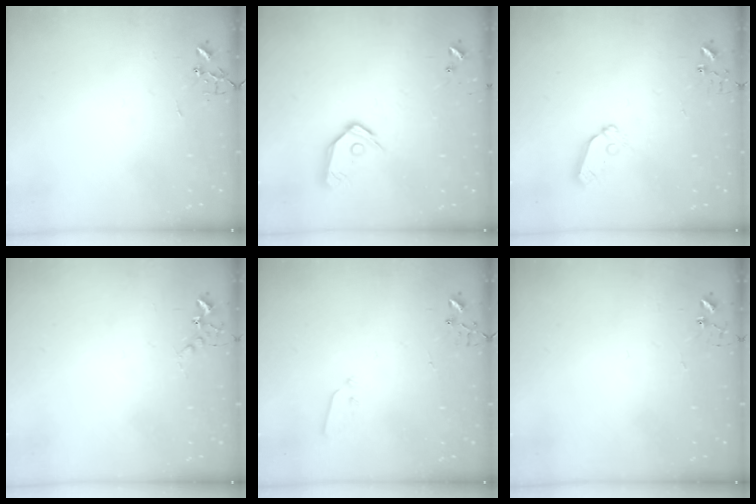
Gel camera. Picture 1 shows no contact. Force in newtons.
{"total": 11.6, "press": 11.5, "slide": 1.2}
{"total": 7.0, "press": 7.0, "slide": 0.6}
{"total": 5.2, "press": 5.1, "slide": 0.9}
{"total": 3.6, "press": 3.6, "slide": 0.6}
{"total": 5.2, "press": 5.2, "slide": 0.4}